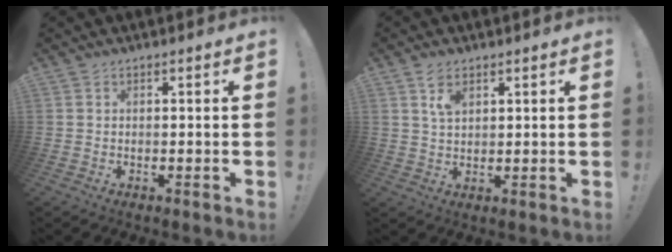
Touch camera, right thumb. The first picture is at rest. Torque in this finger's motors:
{"motor_torque": [0.14, 0.68, 0.18, -0.07, 0.00]}